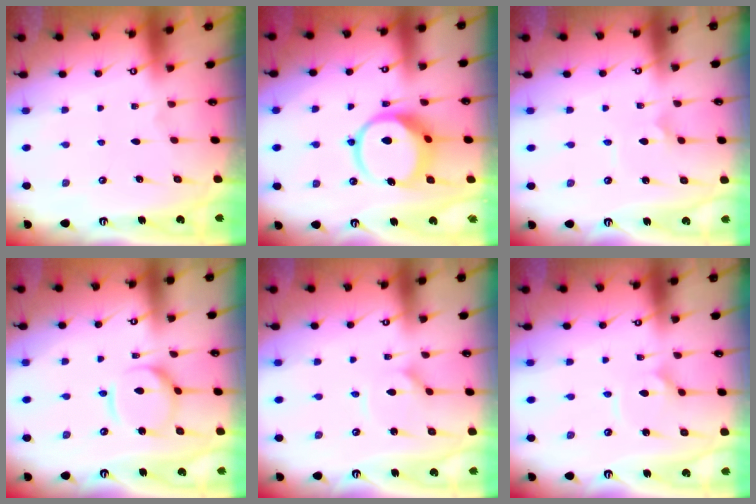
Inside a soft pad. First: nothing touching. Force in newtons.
{"total": 11.0, "press": 10.9, "slide": 1.4}
{"total": 2.7, "press": 2.7, "slide": 0.2}
{"total": 10.3, "press": 10.2, "slide": 1.0}
{"total": 2.1, "press": 2.1, "slide": 0.3}
{"total": 3.8, "press": 3.8, "slide": 0.1}